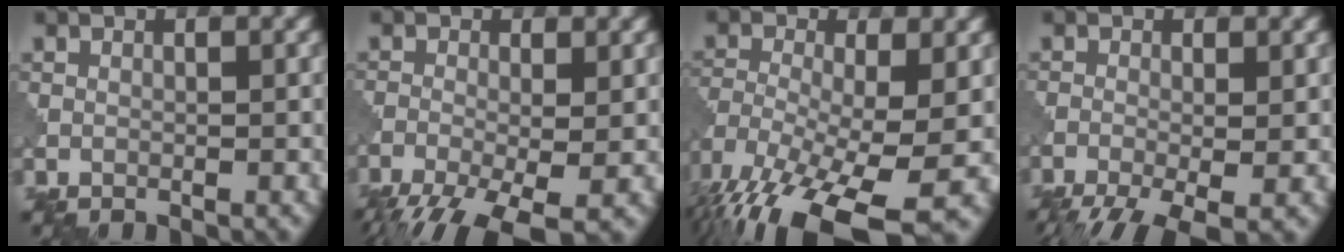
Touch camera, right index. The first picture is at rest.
{"total": 8.6, "force": [-5.1, 2.9, 6.3], "torque": [-0.125, -0.035, -0.086]}
{"total": 14.3, "force": [-8.1, 5.0, 10.7], "torque": [-0.218, -0.022, -0.126]}
{"total": 6.2, "force": [-3.6, 1.9, 4.7], "torque": [-0.091, -0.018, -0.062]}